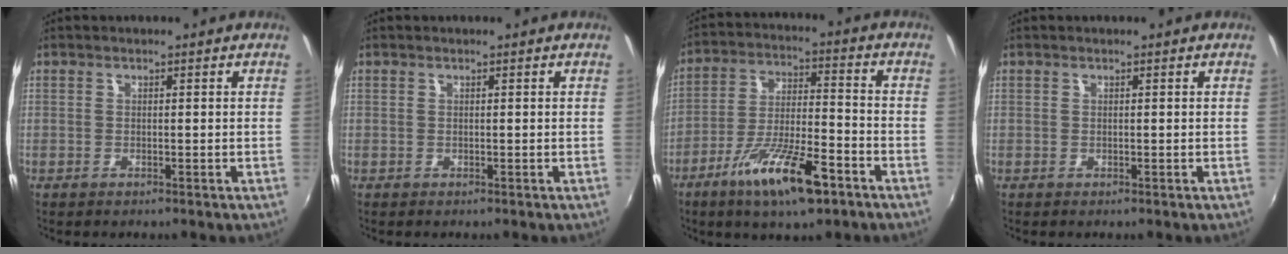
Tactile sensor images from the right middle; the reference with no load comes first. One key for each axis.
{"total": 0.0}
{"total": 14.2, "fx": -8.5, "fy": 3.5, "fz": 10.8, "tx": -0.213, "ty": -0.019, "tz": -0.150}
{"total": 0.0}